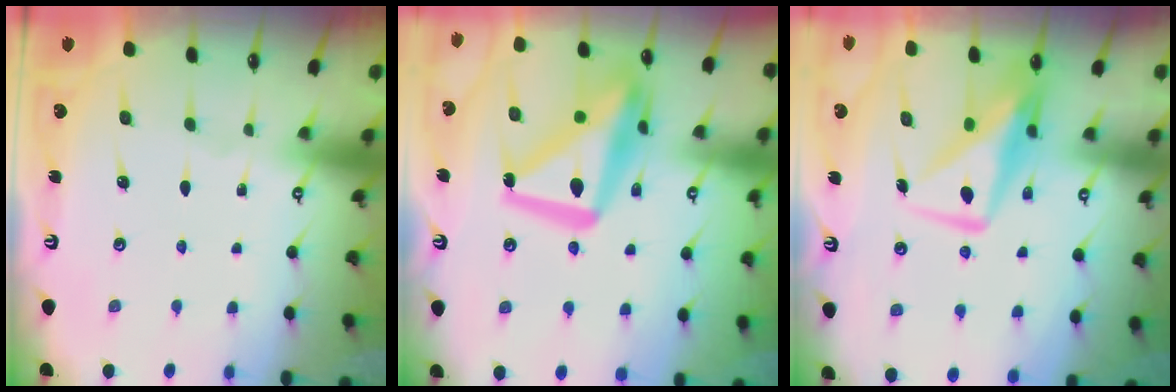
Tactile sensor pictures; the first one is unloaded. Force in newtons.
{"total": 19.0, "press": 18.9, "slide": 2.4}
{"total": 10.2, "press": 10.2, "slide": 1.1}